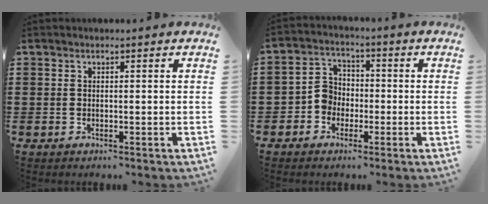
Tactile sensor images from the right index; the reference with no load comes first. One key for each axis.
{"total": 4.5, "fx": -1.8, "fy": 3.9, "fz": 1.4, "tx": -0.045, "ty": 0.011, "tz": -0.041}